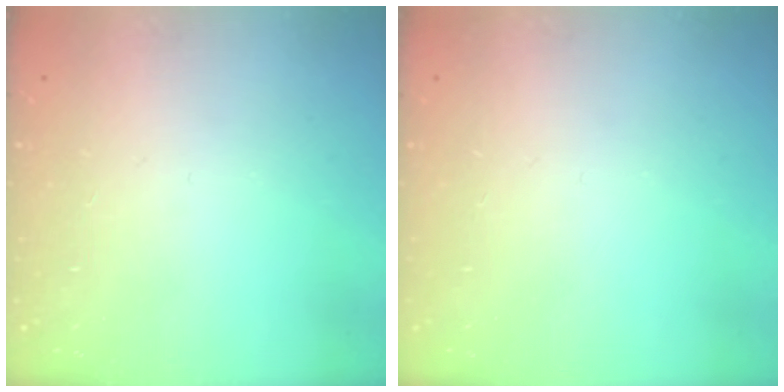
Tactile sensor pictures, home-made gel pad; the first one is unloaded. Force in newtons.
{"total": 0.0}